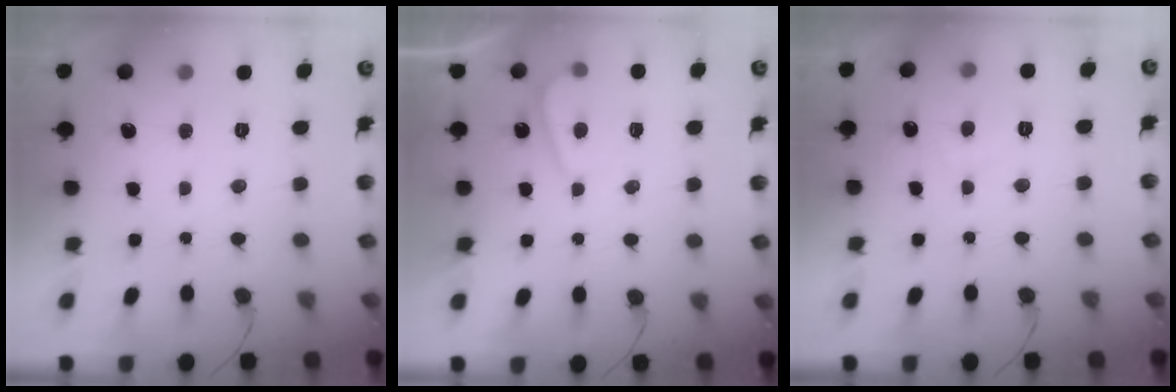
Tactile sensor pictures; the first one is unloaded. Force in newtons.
{"total": 1.2, "press": 1.1, "slide": 0.6}
{"total": 2.0, "press": 1.9, "slide": 0.5}